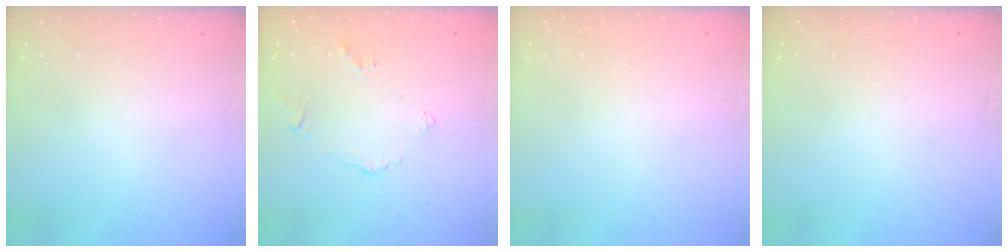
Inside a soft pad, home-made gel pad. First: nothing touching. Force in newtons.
{"total": 2.6, "press": 2.6, "slide": 0.5}
{"total": 1.8, "press": 1.8, "slide": 0.1}
{"total": 0.0}